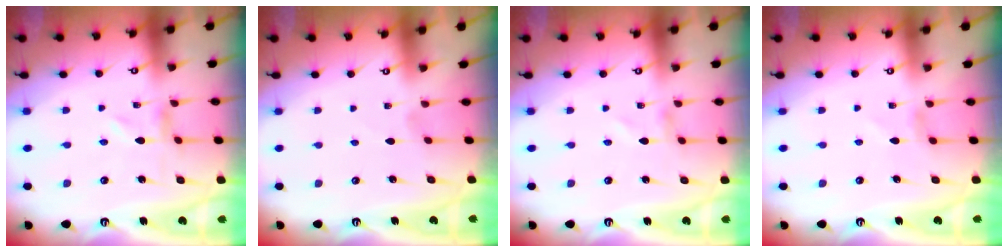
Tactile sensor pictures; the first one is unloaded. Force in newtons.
{"total": 0.9, "press": 0.9, "slide": 0.1}
{"total": 1.0, "press": 1.0, "slide": 0.1}
{"total": 1.0, "press": 0.9, "slide": 0.2}